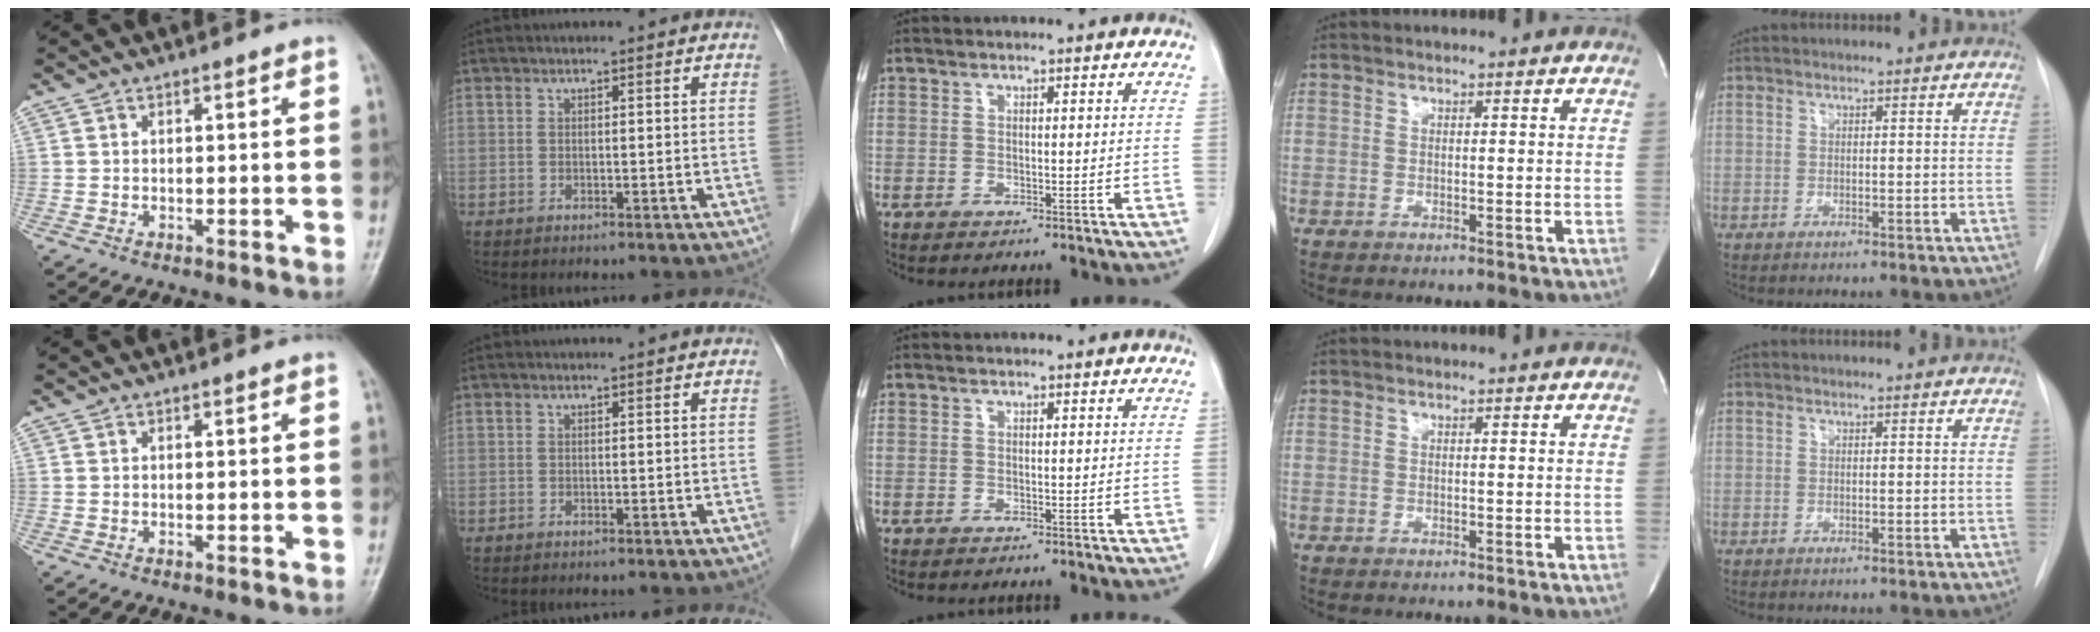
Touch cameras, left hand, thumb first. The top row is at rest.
{}